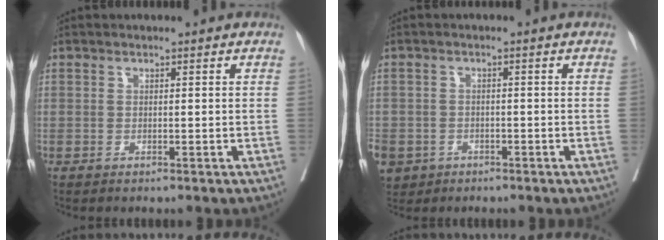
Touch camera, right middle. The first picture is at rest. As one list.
[{"total": 9.3, "force": [-4.5, 7.7, 2.9], "torque": [-0.099, -0.002, -0.068]}]